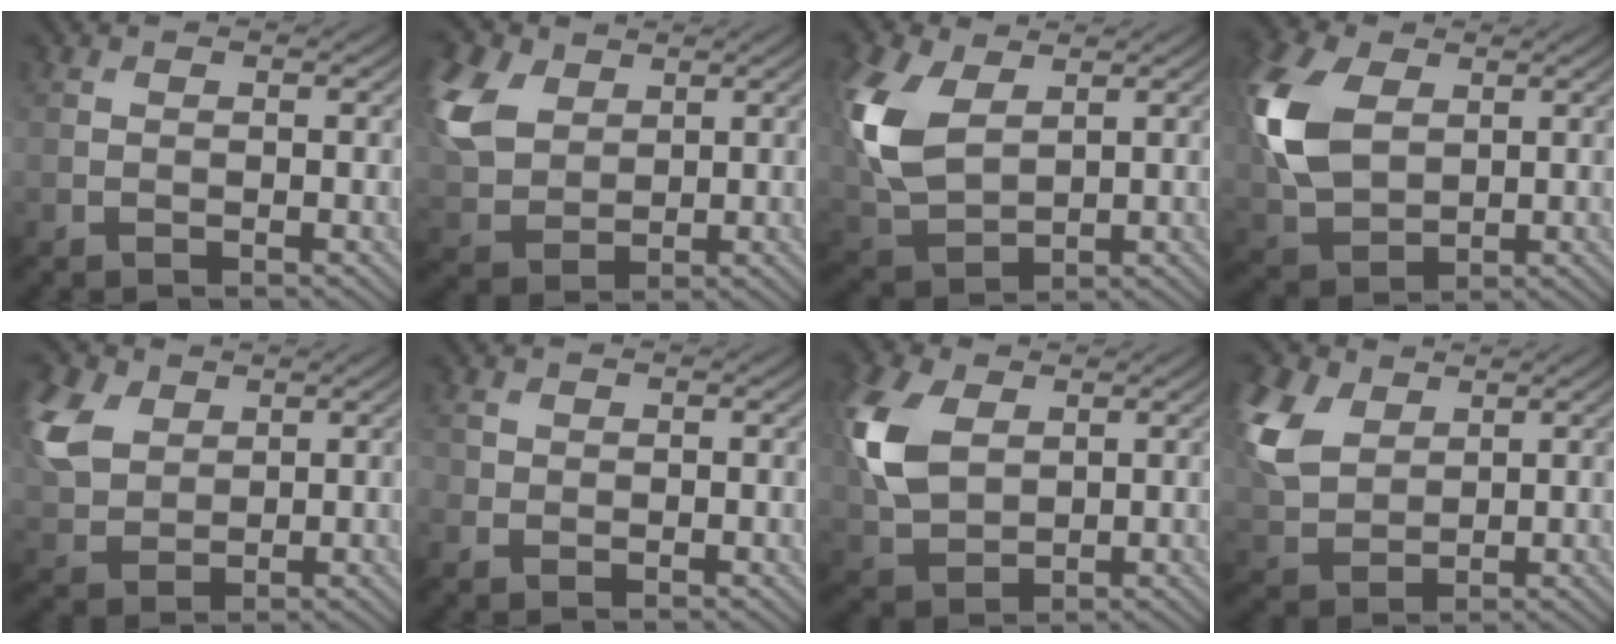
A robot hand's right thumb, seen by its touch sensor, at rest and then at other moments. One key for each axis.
{"total": 9.9, "fx": 3.8, "fy": 6.8, "fz": 6.0, "tx": -0.192, "ty": 0.023, "tz": 0.078}
{"total": 11.2, "fx": 3.4, "fy": 6.9, "fz": 8.0, "tx": -0.248, "ty": 0.012, "tz": 0.072}
{"total": 11.7, "fx": 2.6, "fy": 7.8, "fz": 8.3, "tx": -0.244, "ty": 0.015, "tz": 0.049}
{"total": 8.9, "fx": 3.4, "fy": 6.2, "fz": 5.4, "tx": -0.175, "ty": 0.021, "tz": 0.069}
{"total": 1.1, "fx": 0.1, "fy": 1.1, "fz": 0.3, "tx": -0.005, "ty": -0.002, "tz": 0.000}
{"total": 9.8, "fx": 2.7, "fy": 6.5, "fz": 6.8, "tx": -0.207, "ty": 0.013, "tz": 0.054}
{"total": 9.7, "fx": 4.1, "fy": 6.4, "fz": 6.1, "tx": -0.189, "ty": 0.022, "tz": 0.086}